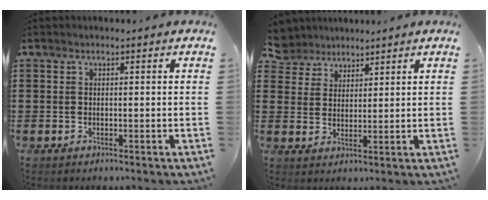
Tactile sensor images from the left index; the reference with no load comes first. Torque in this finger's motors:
{"motor_torque": [0.02, -0.01, -0.05, -0.02]}